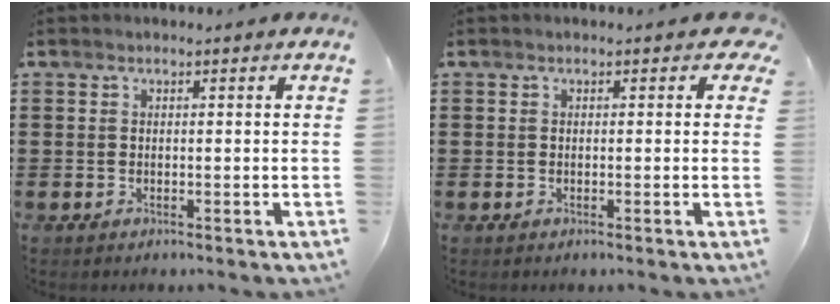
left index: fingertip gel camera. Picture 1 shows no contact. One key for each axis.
{"total": 0.9, "fx": 0.1, "fy": 0.6, "fz": 0.6, "tx": -0.007, "ty": 0.001, "tz": -0.002}